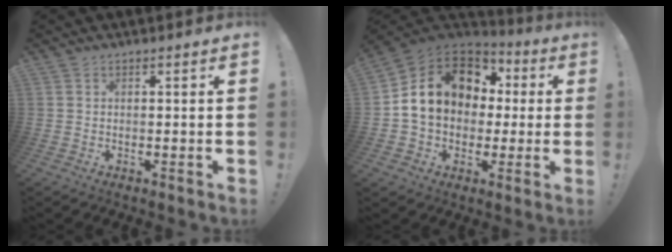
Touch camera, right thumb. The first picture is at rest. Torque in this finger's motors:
{"motor_torque": [2.52, 2.49, 0.85, -0.09, 0.17]}